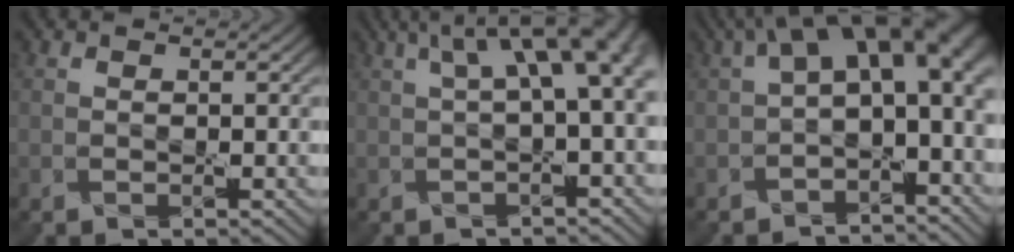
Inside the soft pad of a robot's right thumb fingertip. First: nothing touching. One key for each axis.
{"total": 8.8, "fx": 2.3, "fy": 2.8, "fz": 8.0, "tx": -0.111, "ty": 0.019, "tz": 0.039}
{"total": 12.2, "fx": 1.8, "fy": 6.3, "fz": 10.3, "tx": -0.155, "ty": -0.006, "tz": 0.035}